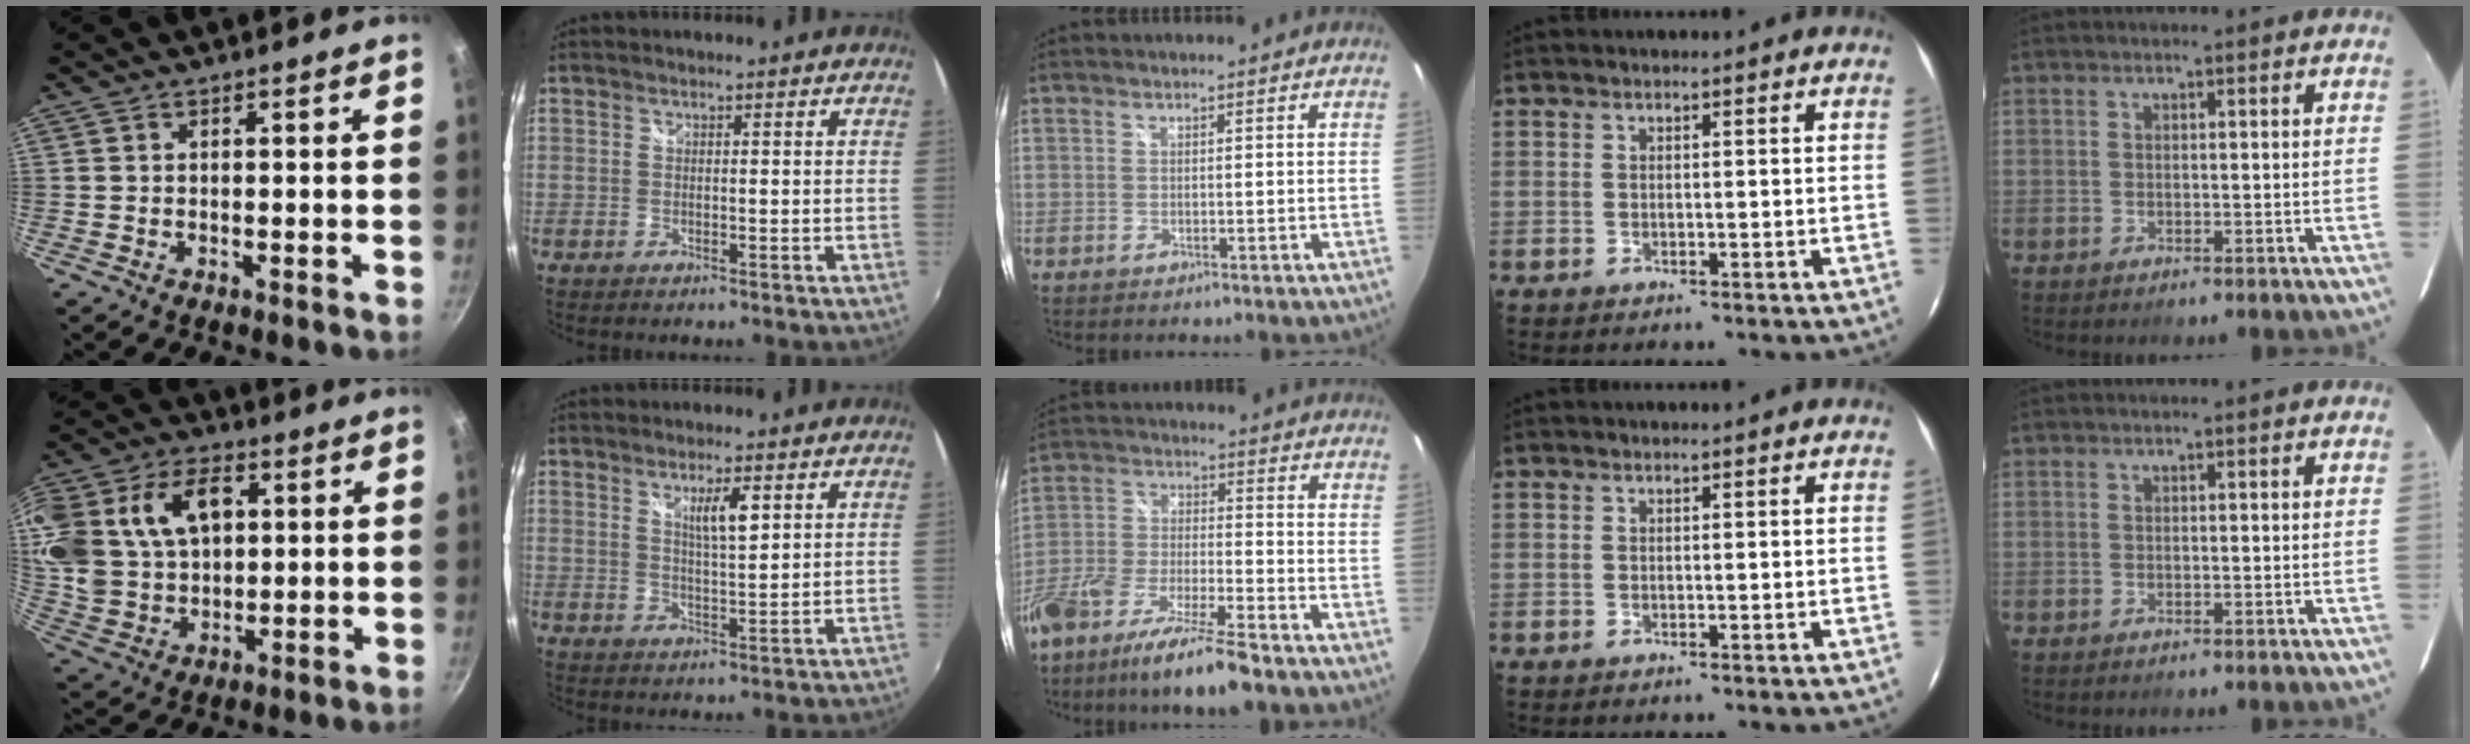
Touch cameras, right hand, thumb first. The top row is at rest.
{"thumb": {"total": 25.1, "force": [7.0, 17.8, 16.2], "torque": [-0.361, 0.033, 0.133]}, "index": {"total": 4.8, "force": [2.2, 1.0, 4.2], "torque": [-0.070, -0.004, 0.039]}, "middle": {"total": 13.7, "force": [-10.6, 1.6, 8.5], "torque": [-0.179, -0.025, -0.198]}}